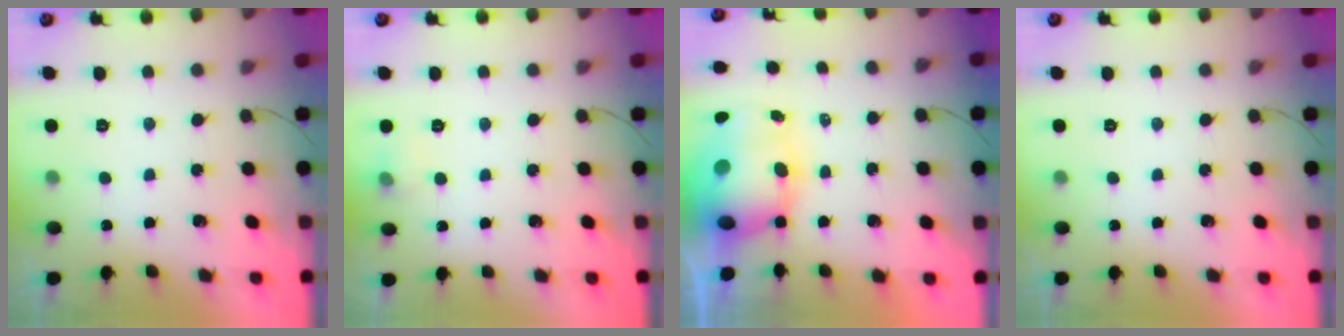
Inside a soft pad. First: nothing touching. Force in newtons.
{"total": 5.3, "press": 5.0, "slide": 1.7}
{"total": 13.5, "press": 13.1, "slide": 3.4}
{"total": 0.0}